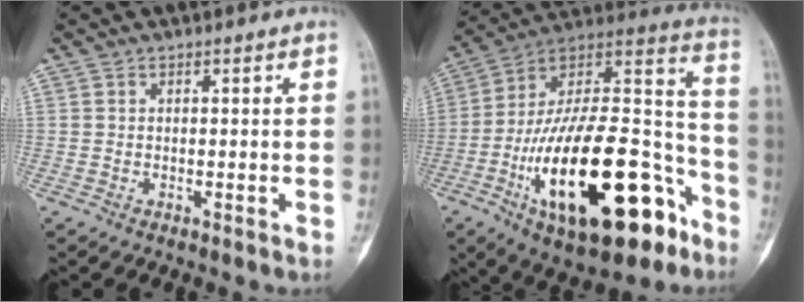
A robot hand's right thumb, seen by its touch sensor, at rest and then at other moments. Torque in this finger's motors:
{"motor_torque": [2.39, 2.19, 2.29, -0.48, 0.80]}